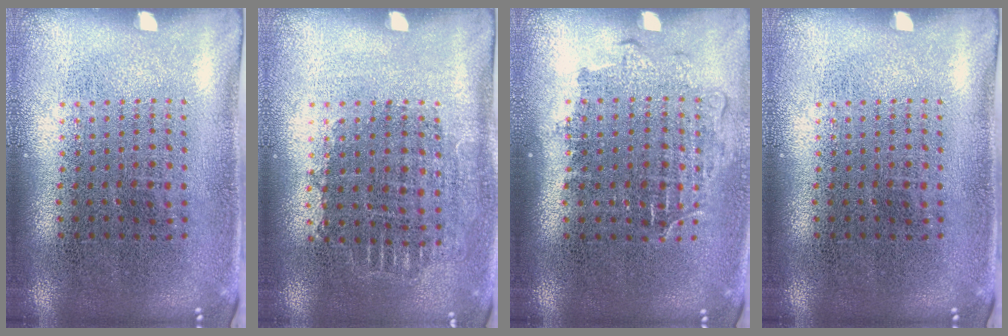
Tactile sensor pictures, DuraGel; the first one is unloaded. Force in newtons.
{"total": 0.7, "press": 0.7, "slide": 0.1}
{"total": 1.2, "press": 1.0, "slide": 0.6}
{"total": 0.0}